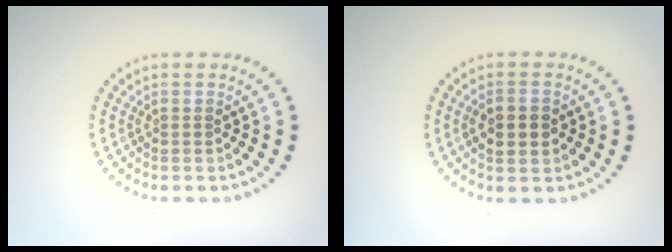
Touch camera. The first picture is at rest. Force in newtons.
{"total": 2.6, "press": 2.6, "slide": 0.2}